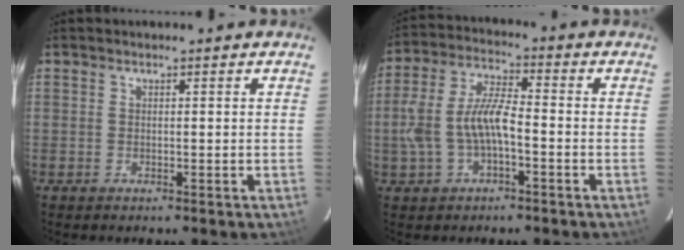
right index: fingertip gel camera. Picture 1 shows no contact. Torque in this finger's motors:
{"motor_torque": [0.39, -0.13, 0.61, 0.15]}